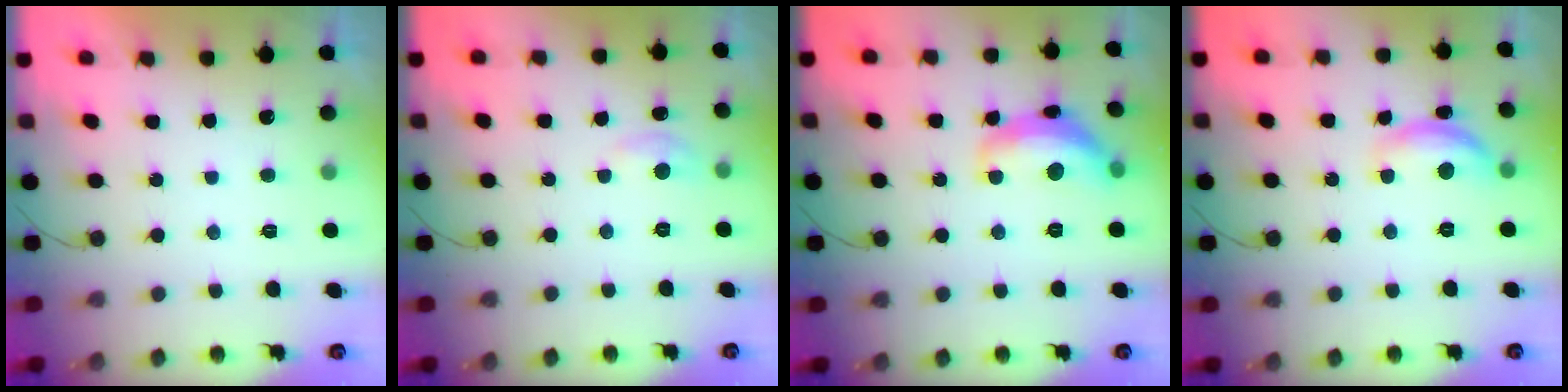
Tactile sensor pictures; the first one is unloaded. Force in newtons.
{"total": 5.0, "press": 5.0, "slide": 0.5}
{"total": 14.0, "press": 14.0, "slide": 0.8}
{"total": 10.9, "press": 10.9, "slide": 0.6}